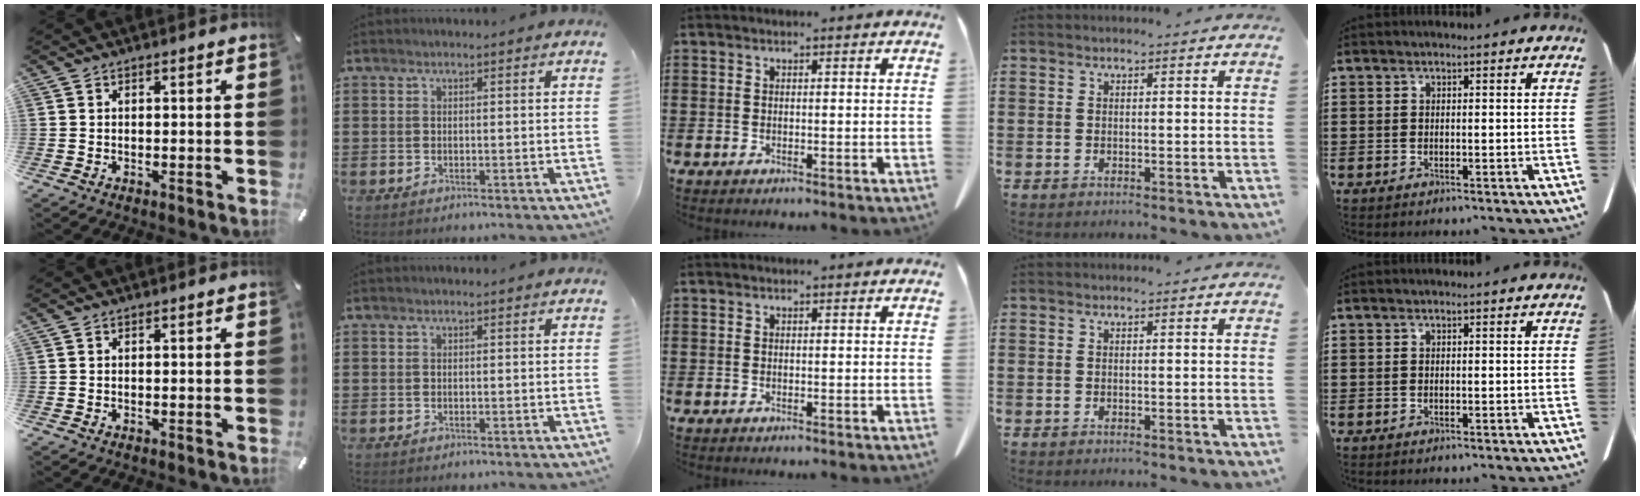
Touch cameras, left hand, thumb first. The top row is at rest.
{}